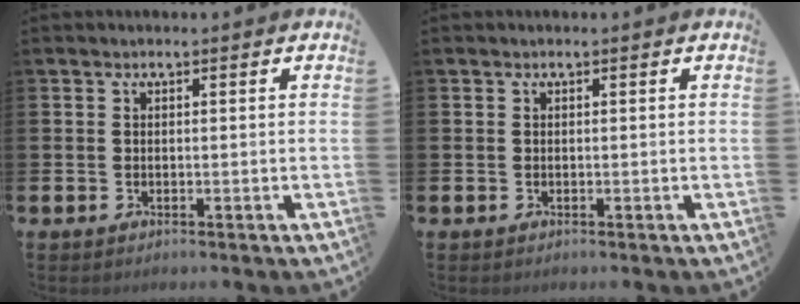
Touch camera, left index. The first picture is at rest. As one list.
[{"total": 0.0}]